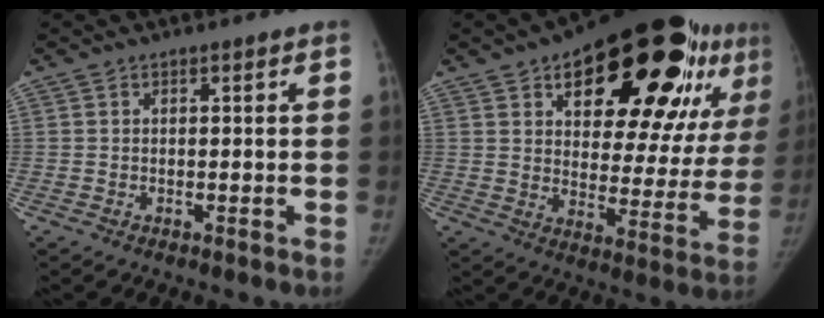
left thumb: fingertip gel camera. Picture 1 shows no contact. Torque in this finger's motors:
{"motor_torque": [2.91, 2.10, 1.22, -1.55, 0.47]}